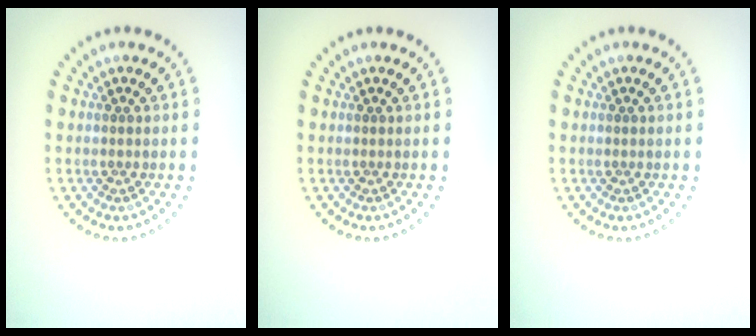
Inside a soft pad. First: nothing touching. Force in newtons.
{"total": 0.0}
{"total": 0.0}